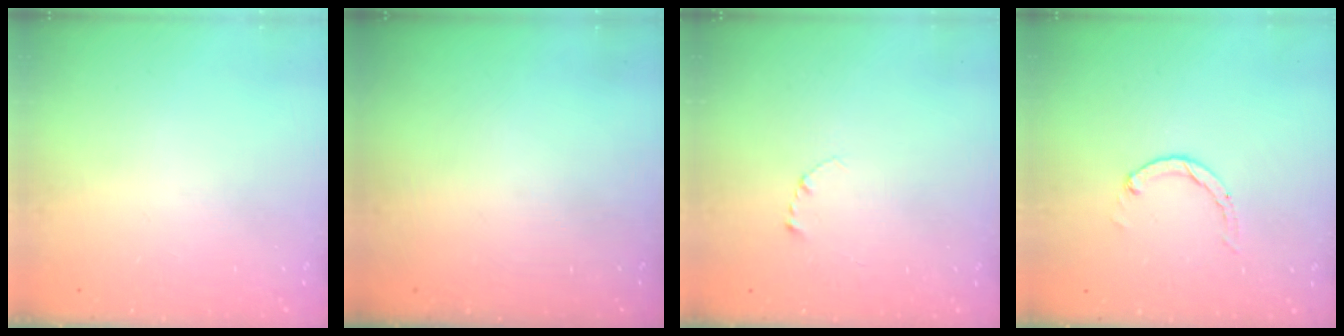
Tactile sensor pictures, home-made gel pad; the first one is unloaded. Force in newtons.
{"total": 0.0}
{"total": 2.3, "press": 2.3, "slide": 0.2}
{"total": 0.0}